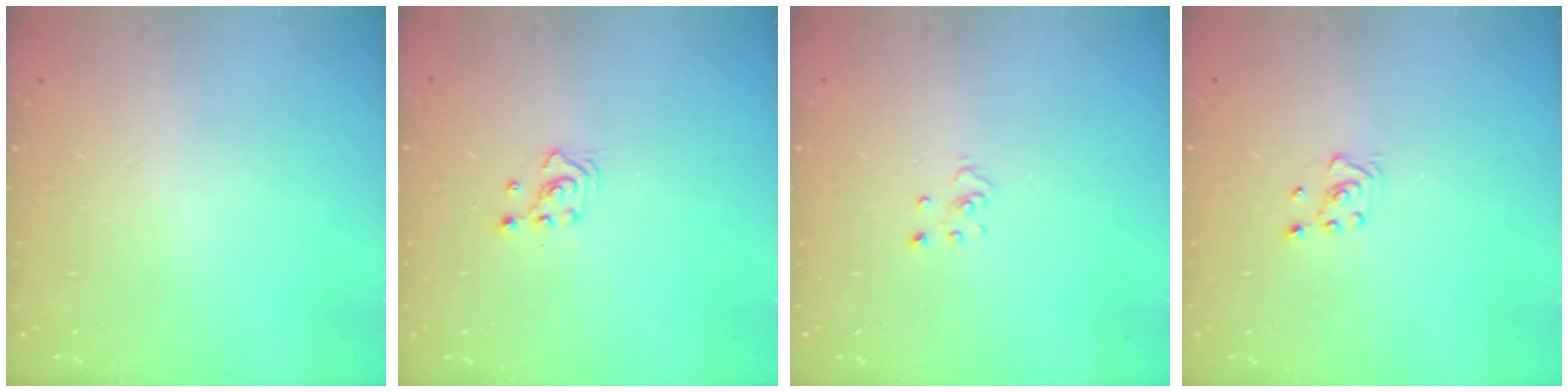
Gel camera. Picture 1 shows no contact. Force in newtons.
{"total": 2.3, "press": 2.3, "slide": 0.3}
{"total": 2.3, "press": 2.3, "slide": 0.2}
{"total": 2.8, "press": 2.6, "slide": 1.0}